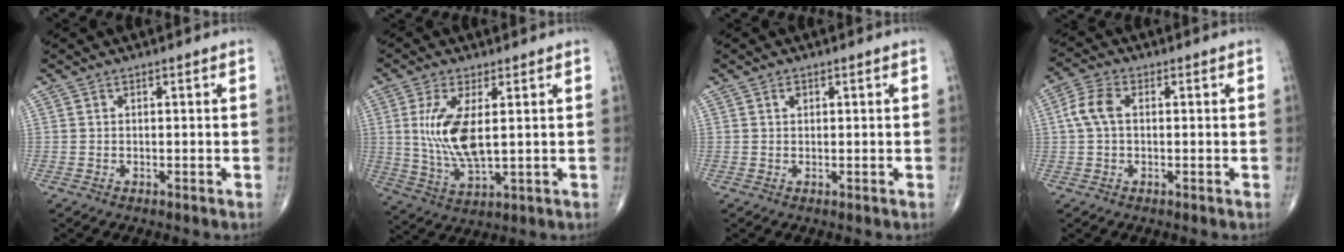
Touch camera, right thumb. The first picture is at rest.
{"total": 10.7, "force": [1.7, 4.1, 9.8], "torque": [-0.208, -0.019, 0.041]}
{"total": 0.9, "force": [0.5, 0.6, 0.5], "torque": [-0.004, -0.001, 0.007]}
{"total": 5.2, "force": [0.6, 3.1, 4.1], "torque": [-0.096, 0.016, 0.007]}